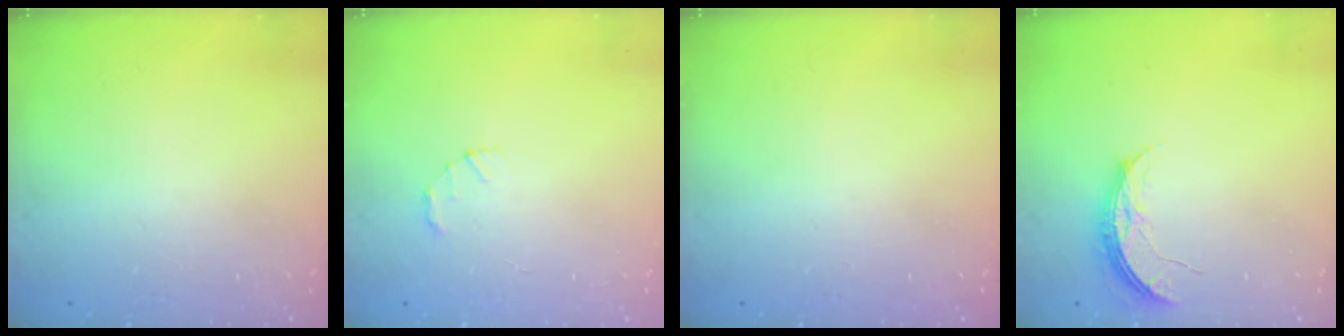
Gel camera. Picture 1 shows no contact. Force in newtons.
{"total": 1.4, "press": 1.3, "slide": 0.3}
{"total": 0.0}
{"total": 5.6, "press": 5.6, "slide": 0.5}